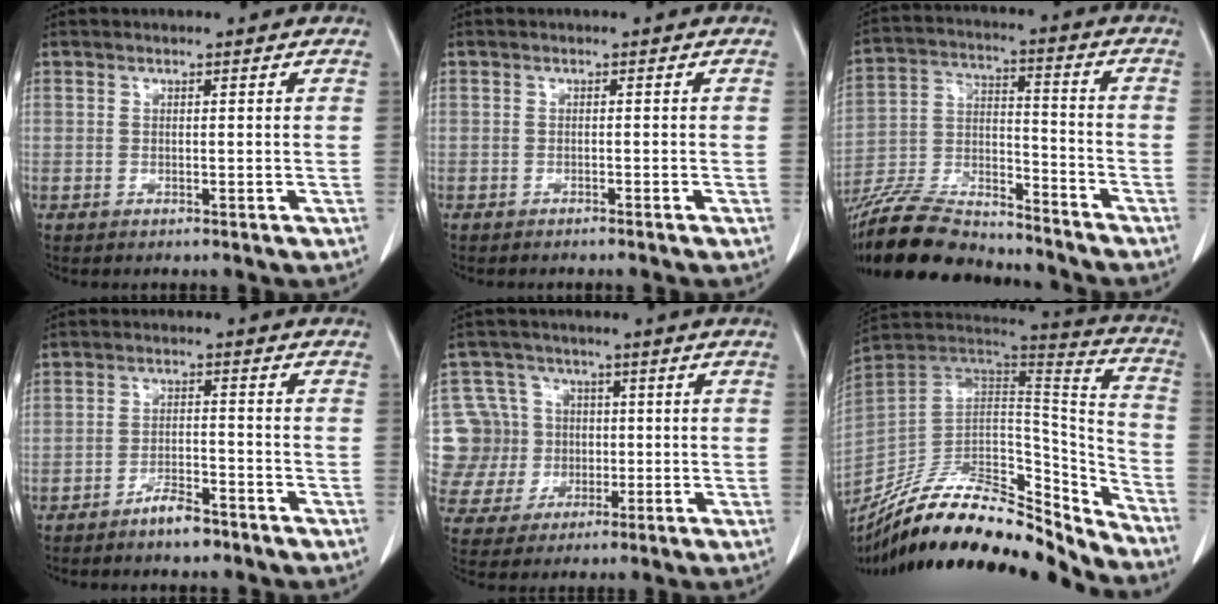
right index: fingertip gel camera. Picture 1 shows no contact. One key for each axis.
{"total": 1.5, "fx": -1.3, "fy": -0.1, "fz": 0.8, "tx": -0.012, "ty": 0.001, "tz": -0.015}
{"total": 18.3, "fx": -16.6, "fy": 3.9, "fz": 6.6, "tx": -0.133, "ty": -0.005, "tz": -0.287}
{"total": 4.2, "fx": -3.3, "fy": 1.1, "fz": 2.2, "tx": -0.042, "ty": 0.003, "tz": -0.057}
{"total": 9.7, "fx": 0.1, "fy": 9.5, "fz": 2.0, "tx": -0.056, "ty": 0.028, "tz": 0.018}
{"total": 27.4, "fx": -24.0, "fy": 7.2, "fz": 11.0, "tx": -0.166, "ty": 0.011, "tz": -0.372}